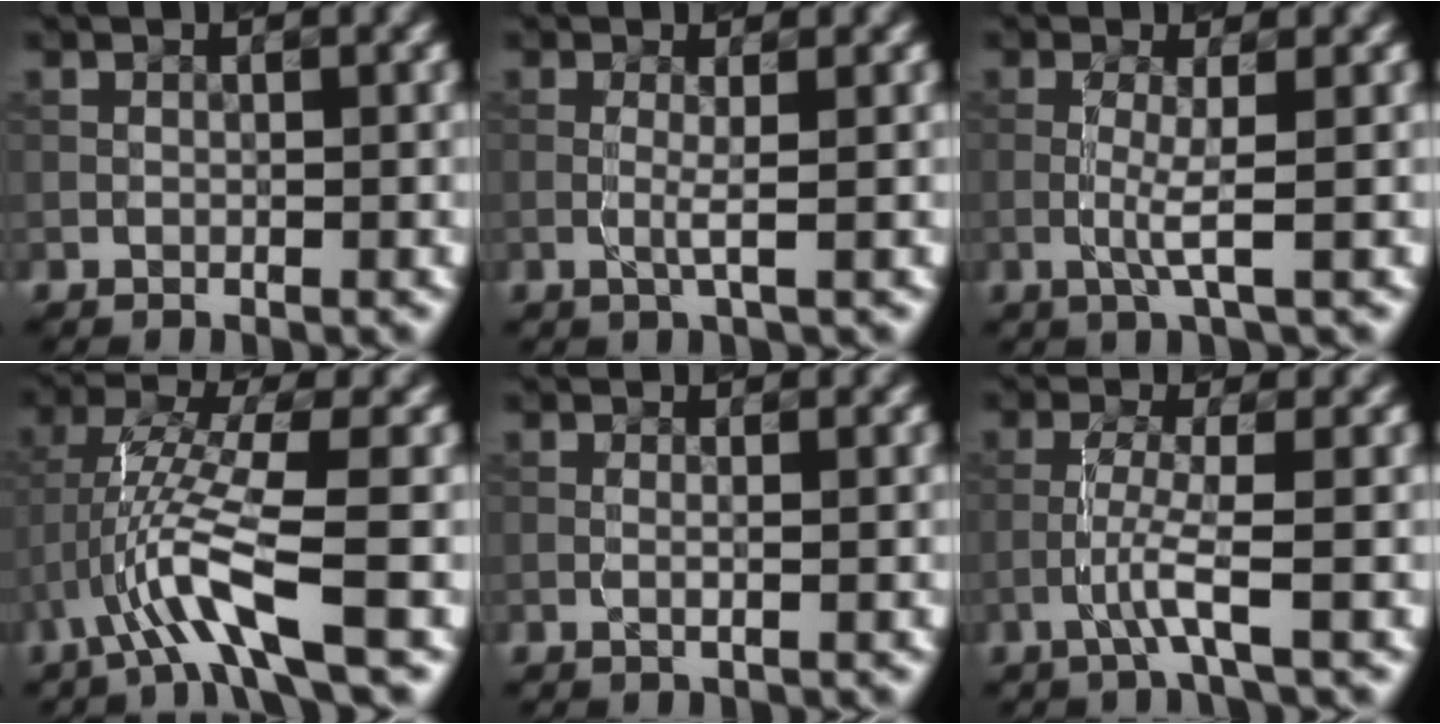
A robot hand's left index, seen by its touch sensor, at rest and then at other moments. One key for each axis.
{"total": 1.6, "fx": 0.0, "fy": 0.1, "fz": 1.6, "tx": -0.036, "ty": -0.004, "tz": -0.005}
{"total": 2.4, "fx": -0.3, "fy": 0.2, "fz": 2.4, "tx": -0.053, "ty": -0.004, "tz": -0.013}
{"total": 6.1, "fx": -1.8, "fy": 0.7, "fz": 5.7, "tx": -0.122, "ty": 0.006, "tz": -0.039}
{"total": 1.5, "fx": 0.4, "fy": 0.6, "fz": 1.3, "tx": -0.011, "ty": -0.010, "tz": -0.007}
{"total": 2.7, "fx": -1.0, "fy": -0.1, "fz": 2.6, "tx": -0.053, "ty": 0.007, "tz": -0.030}